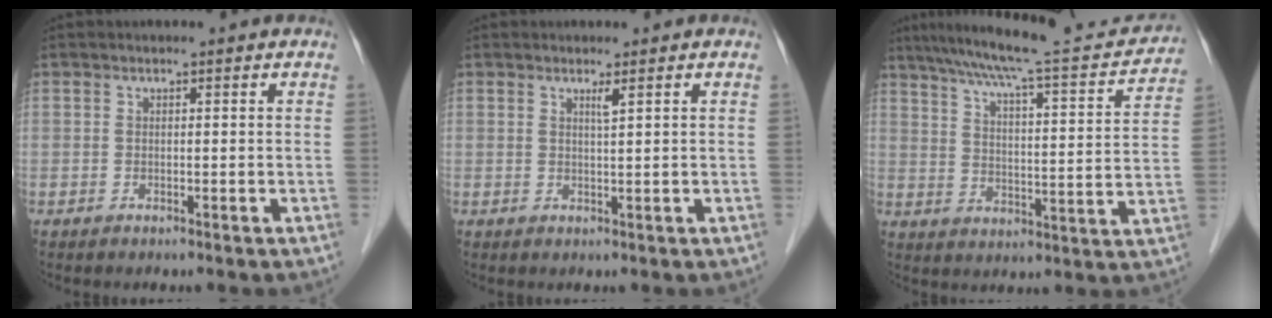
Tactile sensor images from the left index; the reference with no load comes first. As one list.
[{"total": 1.1, "force": [0.6, -0.3, 0.9], "torque": [-0.019, -0.010, 0.012]}, {"total": 20.5, "force": [18.4, 1.6, 8.9], "torque": [-0.144, -0.007, 0.252]}]